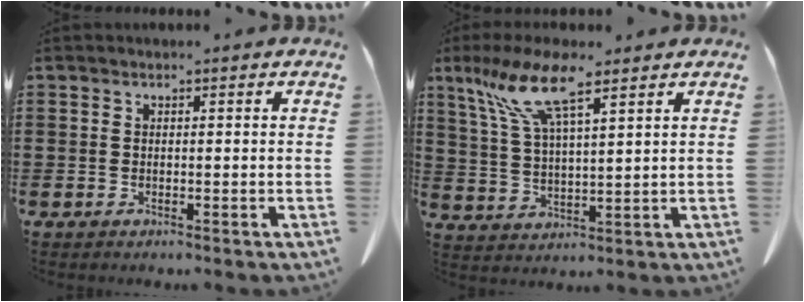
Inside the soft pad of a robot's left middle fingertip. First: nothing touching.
{"total": 9.9, "force": [6.7, 2.1, 7.1], "torque": [-0.163, -0.011, 0.118]}